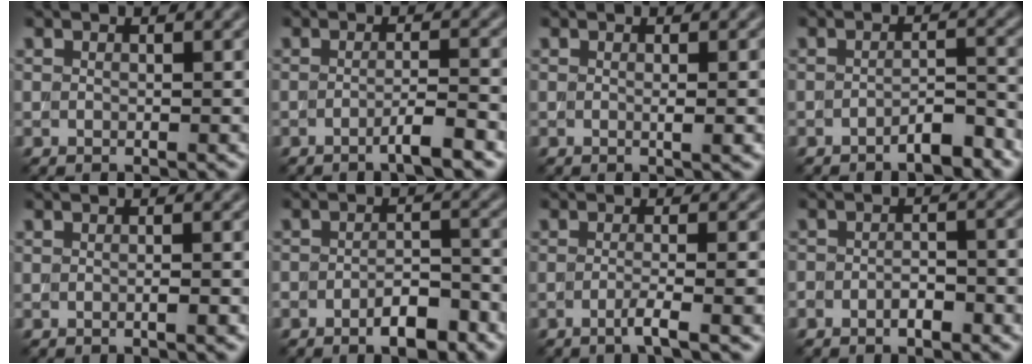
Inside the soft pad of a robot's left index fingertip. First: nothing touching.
{"total": 2.7, "force": [-1.4, 0.3, 2.3], "torque": [-0.030, 0.004, -0.034]}
{"total": 1.8, "force": [0.0, 0.5, 1.7], "torque": [-0.020, -0.001, -0.005]}
{"total": 2.7, "force": [-2.0, 0.5, 1.8], "torque": [-0.024, 0.008, -0.037]}
{"total": 1.4, "force": [-0.2, 0.4, 1.3], "torque": [-0.010, -0.001, -0.008]}
{"total": 3.9, "force": [-2.4, 1.3, 2.7], "torque": [-0.044, 0.005, -0.041]}
{"total": 3.4, "force": [-1.4, 0.6, 3.1], "torque": [-0.045, 0.002, -0.034]}
{"total": 2.6, "force": [-1.5, 1.0, 1.9], "torque": [-0.036, 0.001, -0.026]}